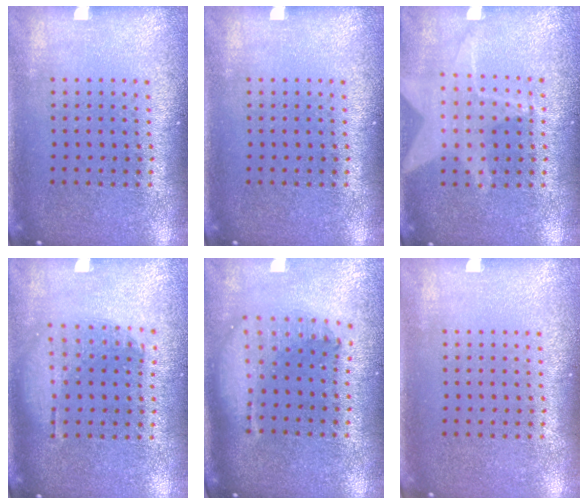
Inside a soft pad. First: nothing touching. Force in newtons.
{"total": 0.0}
{"total": 1.5, "press": 1.4, "slide": 0.5}
{"total": 1.2, "press": 1.1, "slide": 0.4}
{"total": 2.0, "press": 1.6, "slide": 1.2}
{"total": 0.0}